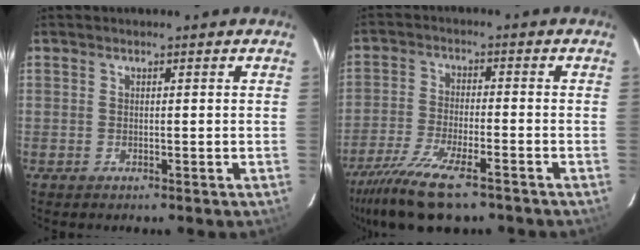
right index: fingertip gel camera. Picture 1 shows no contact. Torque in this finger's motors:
{"motor_torque": [1.32, -0.82, 0.57, 0.15]}